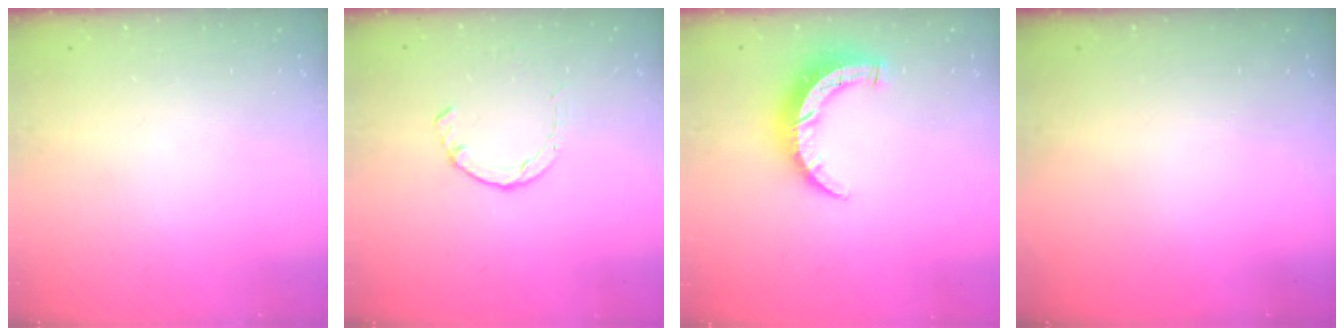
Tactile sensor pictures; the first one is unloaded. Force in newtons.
{"total": 1.4, "press": 1.4, "slide": 0.3}
{"total": 7.8, "press": 7.8, "slide": 0.6}
{"total": 0.0}